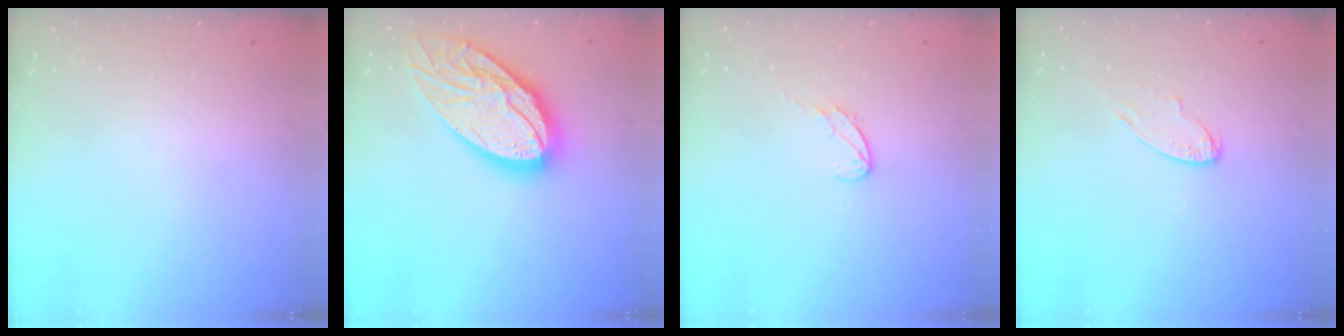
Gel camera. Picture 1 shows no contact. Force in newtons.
{"total": 24.2, "press": 24.1, "slide": 2.4}
{"total": 5.9, "press": 5.9, "slide": 0.4}
{"total": 6.4, "press": 6.3, "slide": 0.5}